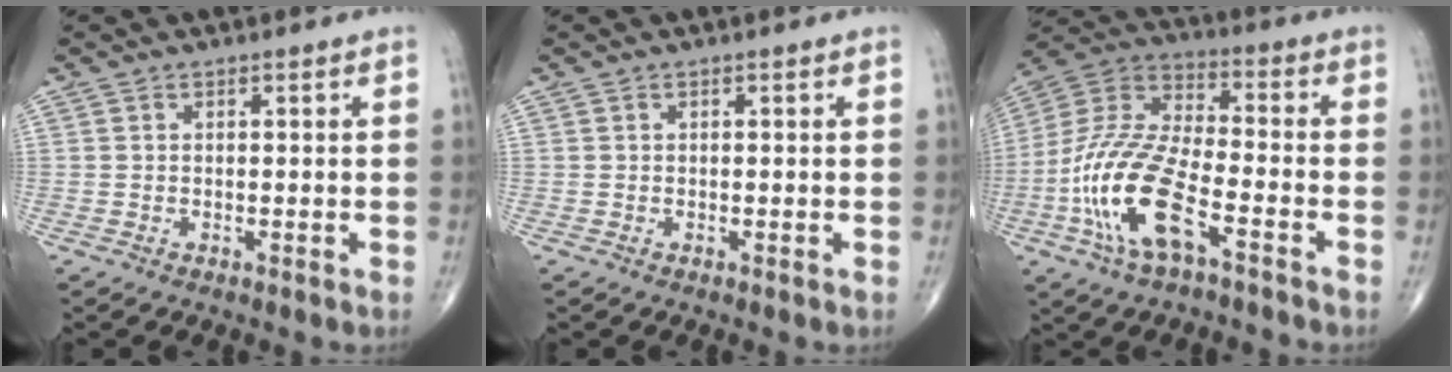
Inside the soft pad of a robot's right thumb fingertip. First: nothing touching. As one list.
[{"total": 0.0}, {"total": 17.7, "force": [-7.1, 6.8, 14.7], "torque": [-0.316, 0.037, -0.133]}]